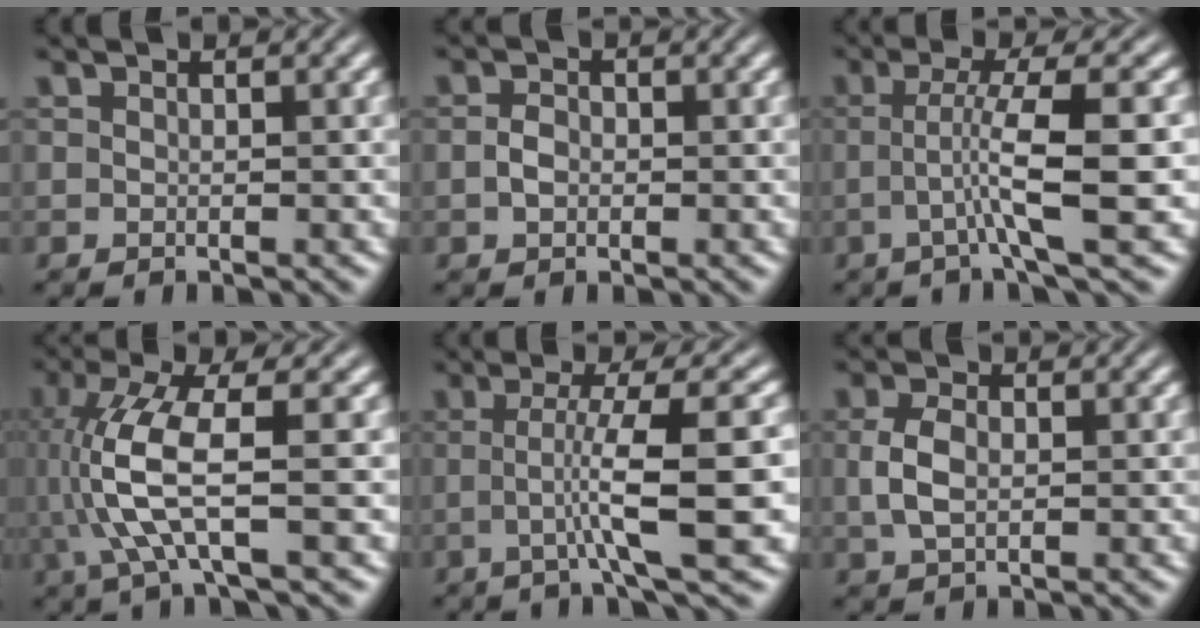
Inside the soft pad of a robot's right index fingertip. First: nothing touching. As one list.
[{"total": 0.7, "force": [-0.4, -0.1, 0.5], "torque": [-0.015, -0.010, 0.000]}, {"total": 4.5, "force": [-0.6, -0.7, 4.4], "torque": [-0.076, -0.011, -0.005]}, {"total": 5.8, "force": [0.1, 0.9, 5.7], "torque": [-0.129, -0.011, 0.013]}, {"total": 5.2, "force": [-0.7, -0.8, 5.1], "torque": [-0.084, -0.010, -0.004]}, {"total": 2.1, "force": [0.0, 0.8, 1.9], "torque": [-0.041, -0.006, 0.012]}]